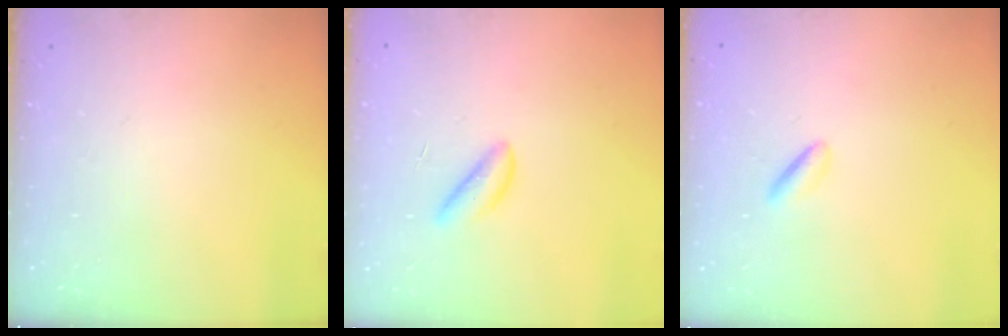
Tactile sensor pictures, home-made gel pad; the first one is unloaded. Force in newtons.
{"total": 2.7, "press": 2.7, "slide": 0.3}
{"total": 0.9, "press": 0.5, "slide": 0.7}